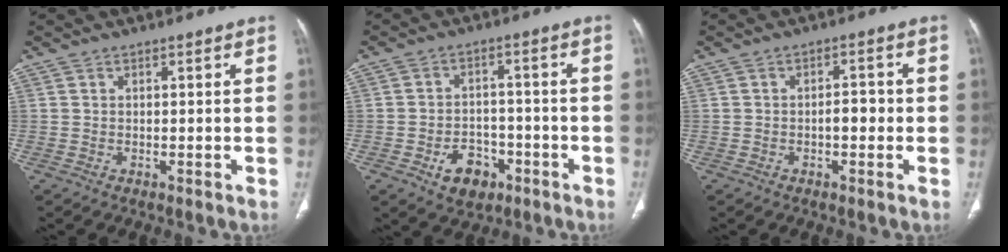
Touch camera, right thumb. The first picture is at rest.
{"total": 7.4, "force": [-3.6, 5.3, 3.8], "torque": [-0.034, 0.027, -0.050]}
{"total": 2.9, "force": [-0.6, 1.5, 2.4], "torque": [-0.025, 0.011, -0.010]}